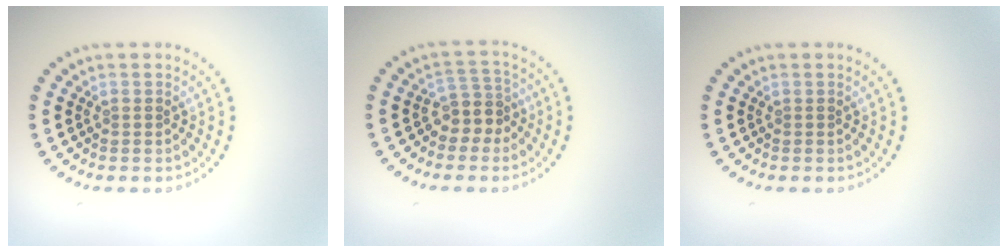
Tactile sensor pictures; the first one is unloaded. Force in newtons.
{"total": 2.7, "press": 2.1, "slide": 1.7}
{"total": 0.0}